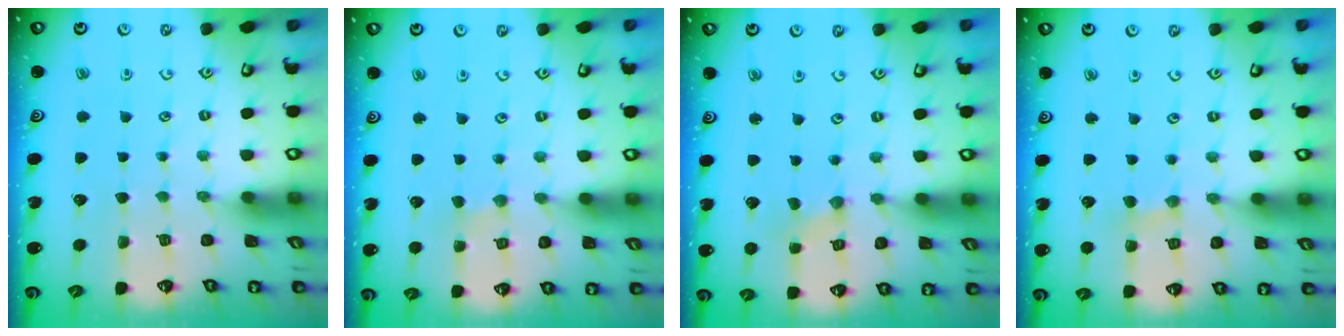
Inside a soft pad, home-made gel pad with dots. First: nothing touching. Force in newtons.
{"total": 1.2, "press": 1.1, "slide": 0.3}
{"total": 0.0}
{"total": 3.2, "press": 3.1, "slide": 0.7}